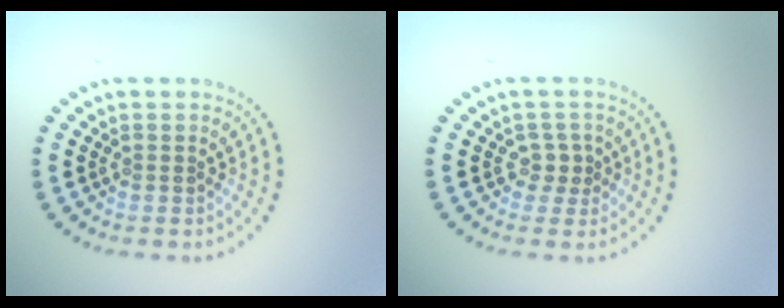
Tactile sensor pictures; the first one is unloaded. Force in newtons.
{"total": 1.6, "press": 1.2, "slide": 1.1}